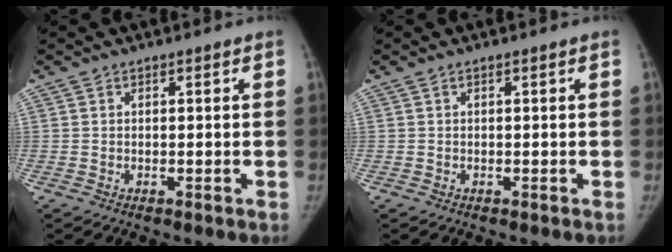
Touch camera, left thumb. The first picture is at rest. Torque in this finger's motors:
{"motor_torque": [1.07, 1.06, 0.01, -0.04, 0.03]}